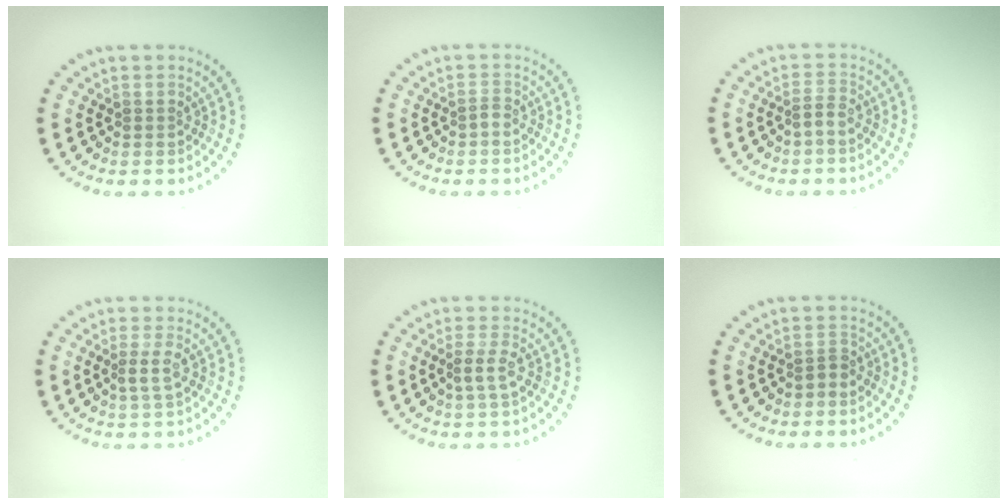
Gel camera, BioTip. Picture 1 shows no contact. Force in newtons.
{"total": 0.9, "press": 0.6, "slide": 0.7}
{"total": 1.0, "press": 0.8, "slide": 0.5}
{"total": 1.5, "press": 1.1, "slide": 1.0}
{"total": 1.9, "press": 1.5, "slide": 1.2}
{"total": 1.1, "press": 0.9, "slide": 0.7}